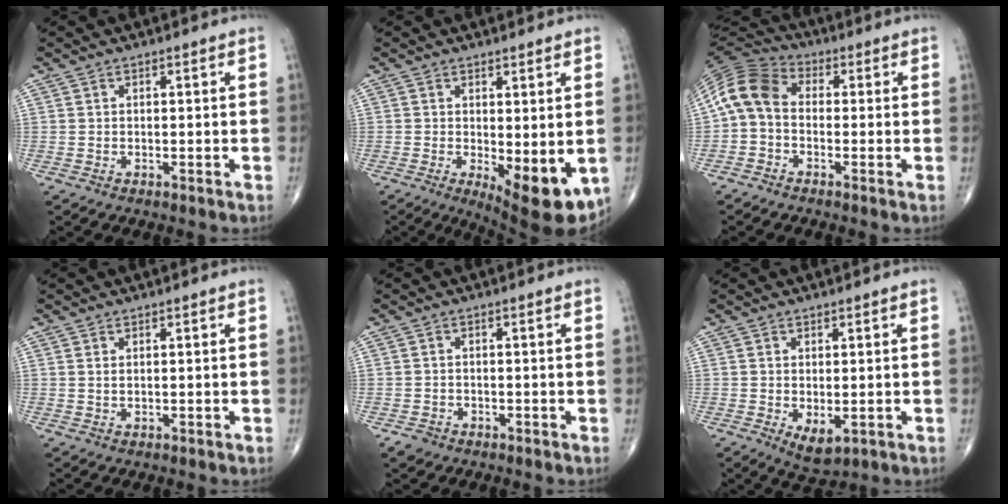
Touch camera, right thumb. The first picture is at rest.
{"total": 10.4, "force": [-2.1, 3.9, 9.4], "torque": [-0.115, -0.024, -0.015]}
{"total": 9.3, "force": [-0.3, 6.6, 6.5], "torque": [-0.119, 0.026, -0.027]}
{"total": 0.8, "force": [0.3, 0.3, 0.7], "torque": [-0.011, -0.001, 0.008]}
{"total": 2.0, "force": [-1.2, 1.6, 0.4], "torque": [-0.006, 0.006, -0.018]}
{"total": 4.3, "force": [-0.9, 2.2, 3.6], "torque": [-0.052, -0.012, -0.002]}